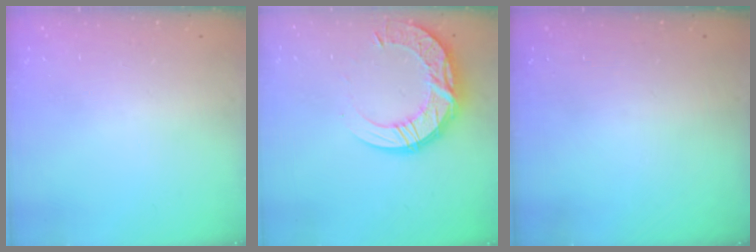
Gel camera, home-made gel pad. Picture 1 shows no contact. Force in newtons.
{"total": 19.5, "press": 19.4, "slide": 1.5}
{"total": 0.0}